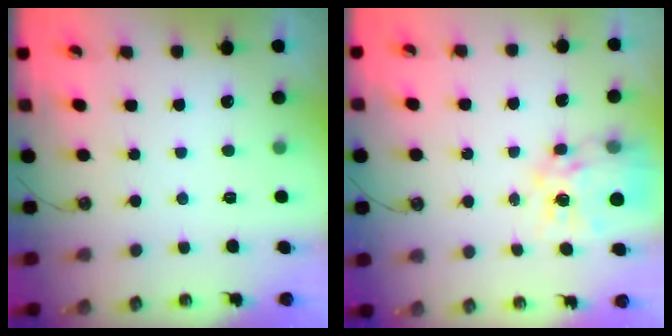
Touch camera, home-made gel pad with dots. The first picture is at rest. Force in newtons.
{"total": 14.3, "press": 14.2, "slide": 1.4}